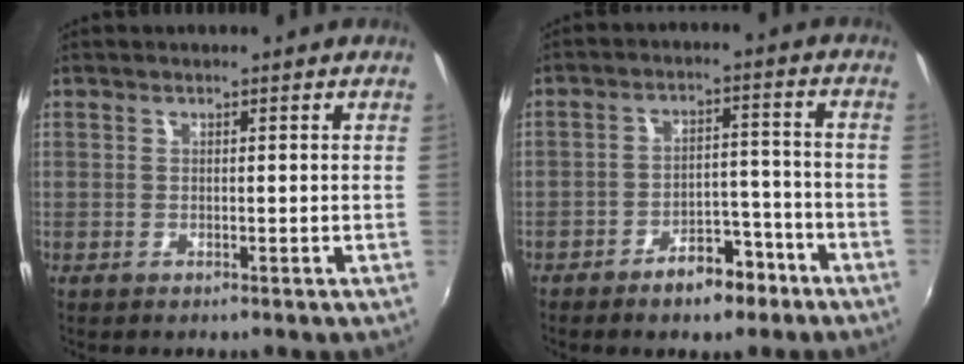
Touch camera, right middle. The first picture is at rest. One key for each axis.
{"total": 7.8, "fx": -5.5, "fy": 3.7, "fz": 4.1, "tx": -0.072, "ty": 0.020, "tz": -0.070}